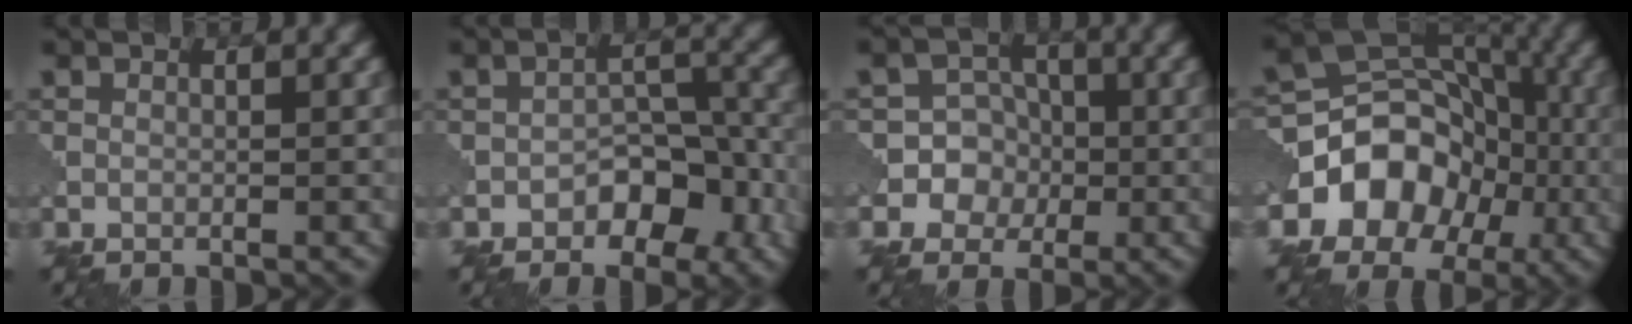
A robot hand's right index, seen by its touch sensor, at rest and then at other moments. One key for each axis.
{"total": 5.0, "fx": -2.3, "fy": 3.0, "fz": 3.2, "tx": -0.029, "ty": 0.007, "tz": -0.036}
{"total": 6.9, "fx": -1.4, "fy": 6.5, "fz": 1.5, "tx": -0.019, "ty": 0.026, "tz": -0.052}
{"total": 9.9, "fx": -2.8, "fy": 7.7, "fz": 5.6, "tx": -0.077, "ty": 0.012, "tz": -0.061}